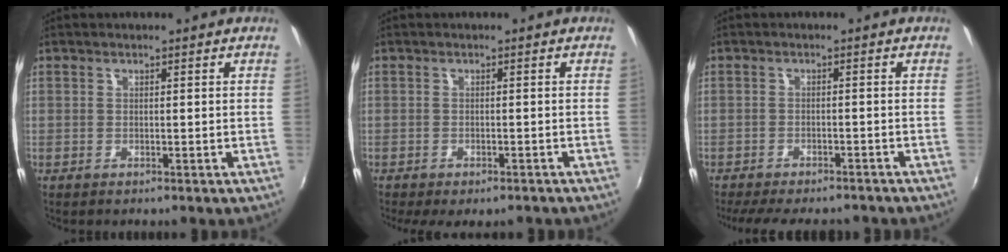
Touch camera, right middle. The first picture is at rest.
{"total": 5.5, "force": [-4.2, 2.0, 3.0], "torque": [-0.068, -0.026, -0.061]}
{"total": 11.6, "force": [-9.9, 3.5, 5.1], "torque": [-0.116, -0.018, -0.143]}